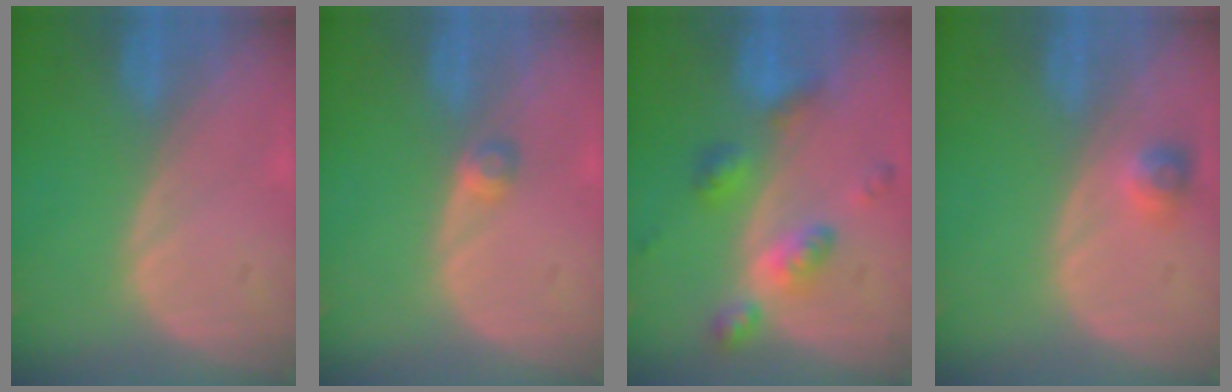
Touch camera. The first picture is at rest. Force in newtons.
{"total": 1.8, "press": 1.6, "slide": 0.8}
{"total": 6.4, "press": 6.4, "slide": 0.4}
{"total": 2.2, "press": 2.2, "slide": 0.2}